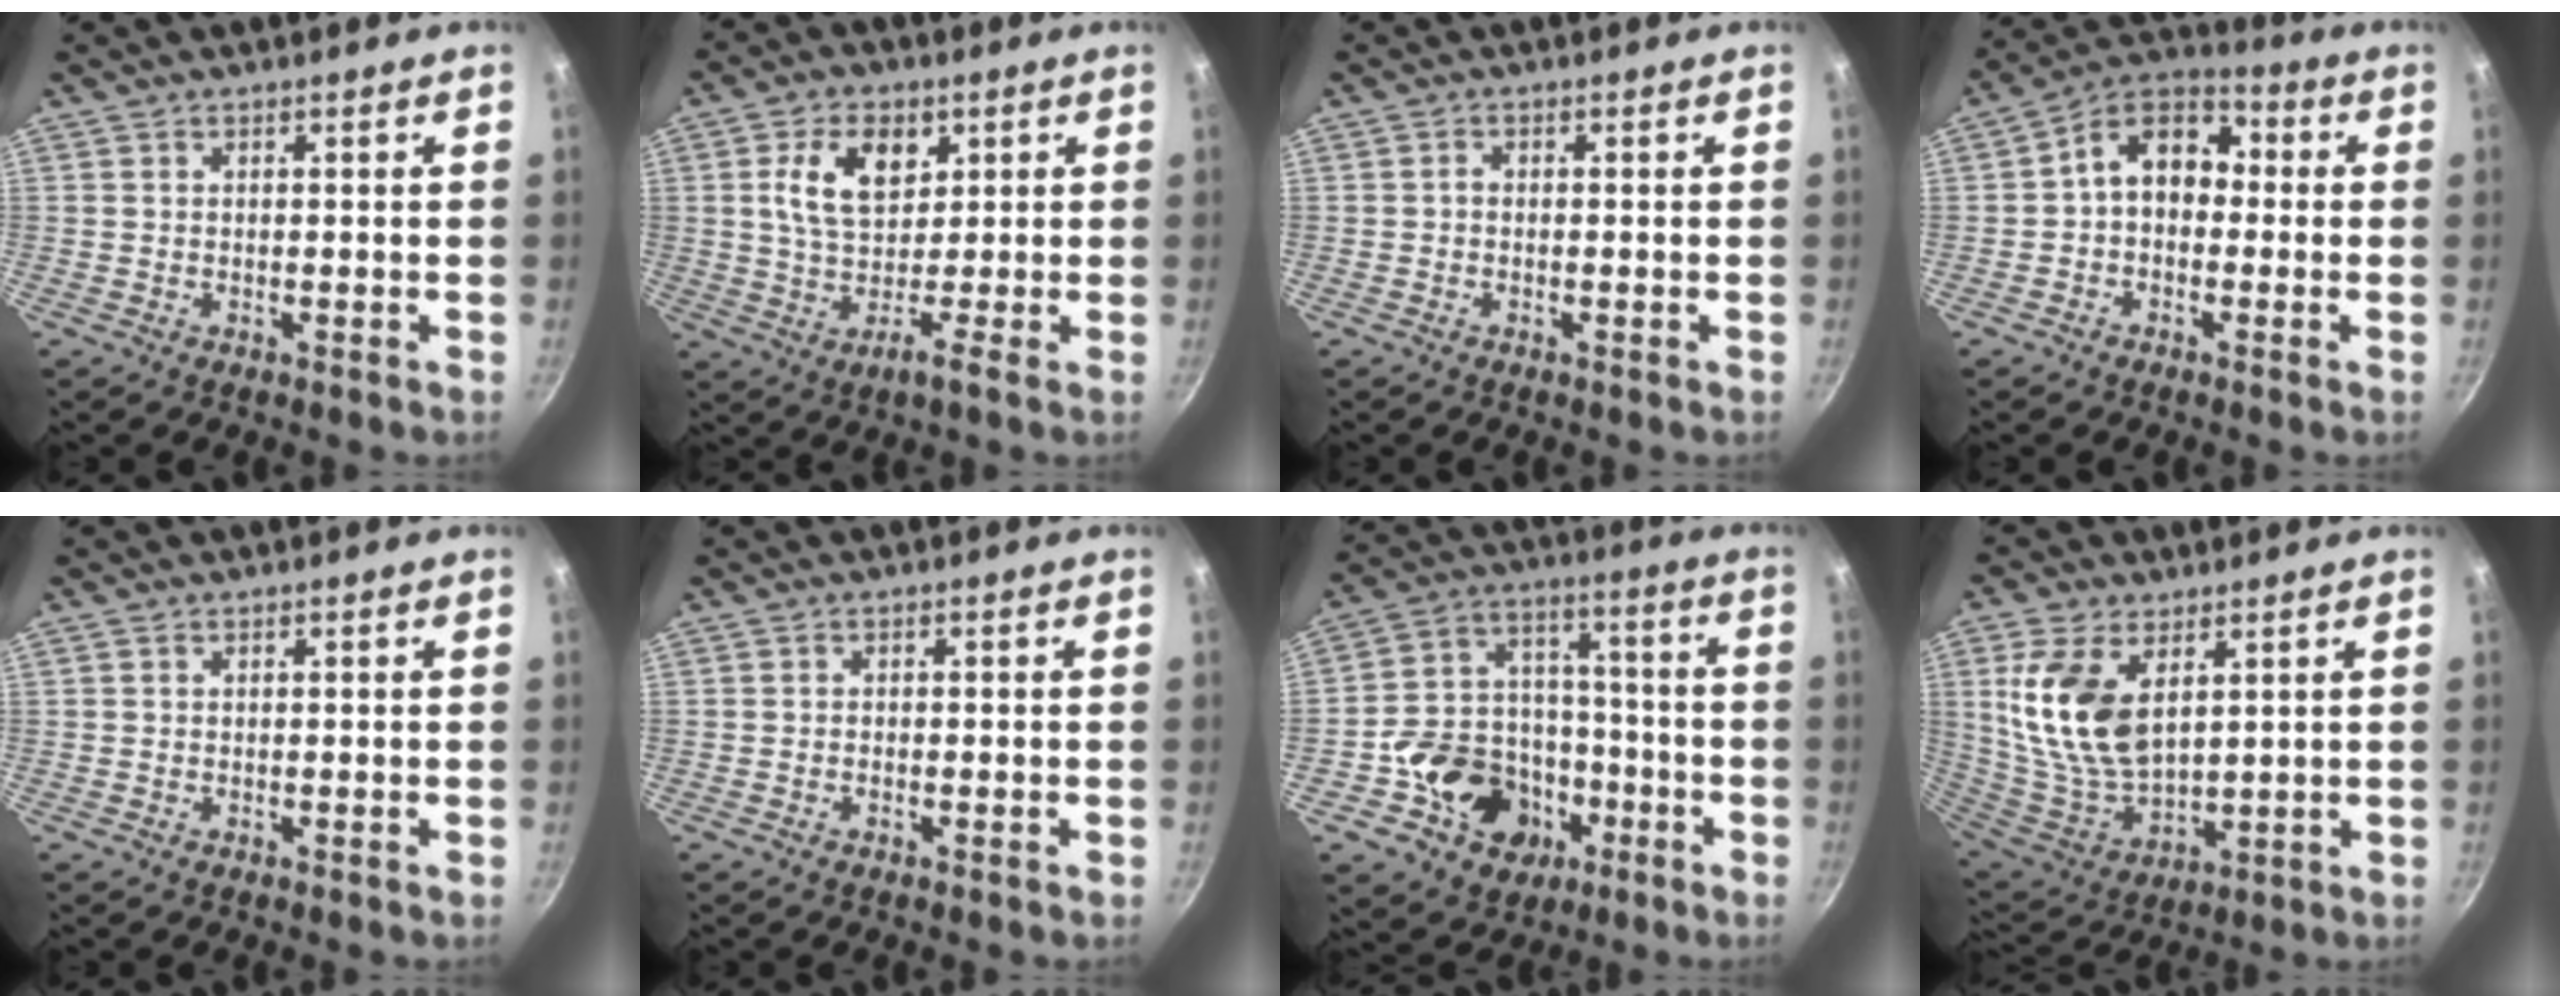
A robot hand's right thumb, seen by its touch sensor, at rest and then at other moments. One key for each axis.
{"total": 9.0, "fx": 2.3, "fy": 5.5, "fz": 6.7, "tx": -0.101, "ty": 0.005, "tz": 0.027}
{"total": 0.7, "fx": -0.2, "fy": 0.5, "fz": 0.5, "tx": -0.008, "ty": 0.005, "tz": -0.006}
{"total": 10.4, "fx": 0.1, "fy": 7.7, "fz": 7.0, "tx": -0.077, "ty": 0.038, "tz": -0.025}
{"total": 0.0}
{"total": 0.7, "fx": -0.4, "fy": 0.2, "fz": 0.5, "tx": -0.012, "ty": 0.004, "tz": -0.010}
{"total": 17.0, "fx": -6.4, "fy": 14.0, "fz": 7.3, "tx": -0.088, "ty": 0.057, "tz": -0.097}
{"total": 15.6, "fx": 4.8, "fy": 8.9, "fz": 11.9, "tx": -0.223, "ty": -0.033, "tz": 0.107}